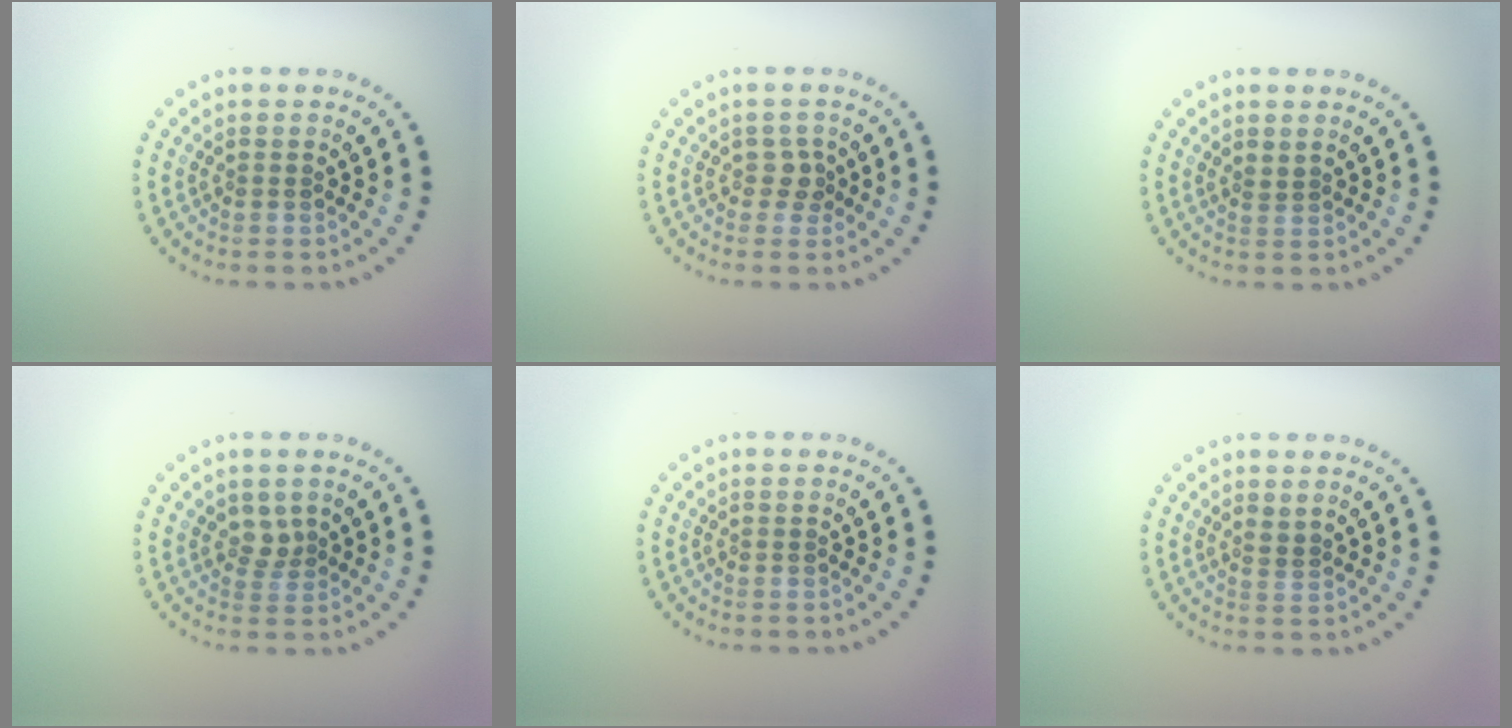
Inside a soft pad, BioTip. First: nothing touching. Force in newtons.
{"total": 1.3, "press": 1.0, "slide": 0.8}
{"total": 0.6, "press": 0.2, "slide": 0.5}
{"total": 1.4, "press": 1.0, "slide": 1.0}
{"total": 0.0}
{"total": 0.7, "press": 0.3, "slide": 0.6}